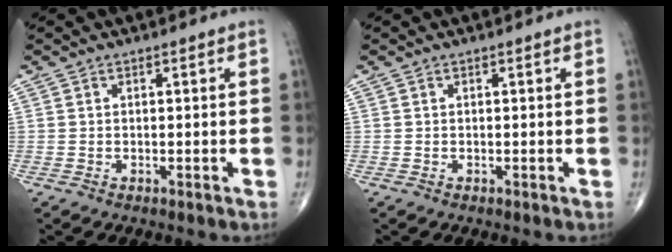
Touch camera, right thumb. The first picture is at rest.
{"total": 0.0}